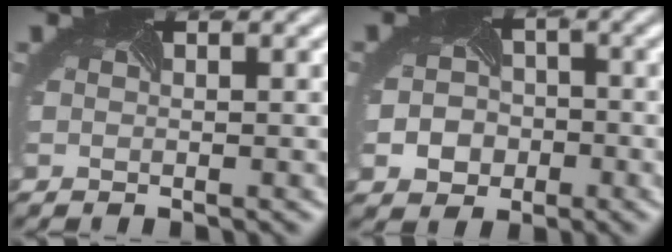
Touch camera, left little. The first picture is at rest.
{"total": 3.4, "force": [-1.2, 3.1, 1.1], "torque": [-0.009, -0.002, -0.021]}